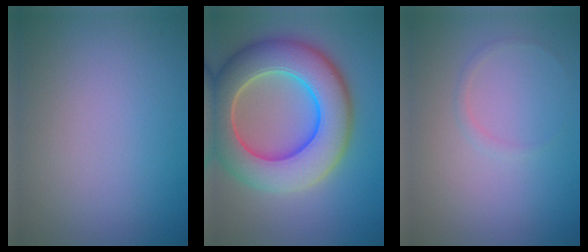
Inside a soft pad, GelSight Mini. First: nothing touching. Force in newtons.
{"total": 10.7, "press": 10.7, "slide": 0.8}
{"total": 0.5, "press": 0.5, "slide": 0.1}